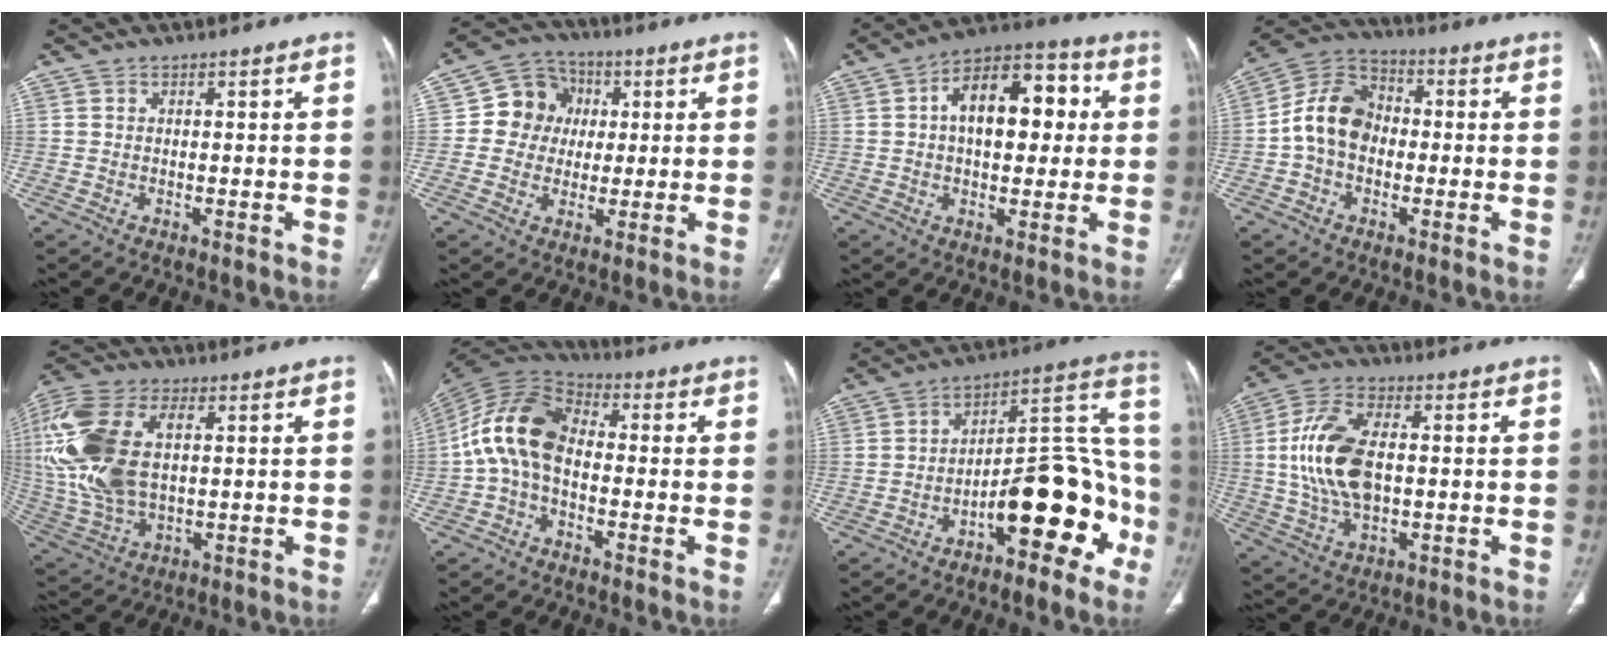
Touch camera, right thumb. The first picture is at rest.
{"total": 9.6, "force": [1.1, 8.8, 3.7], "torque": [-0.021, 0.011, 0.009]}
{"total": 15.9, "force": [2.6, 9.0, 12.8], "torque": [-0.164, 0.030, 0.033]}
{"total": 11.0, "force": [-1.0, 8.4, 7.1], "torque": [-0.115, 0.036, -0.033]}
{"total": 21.2, "force": [3.2, 11.9, 17.3], "torque": [-0.403, -0.002, 0.060]}
{"total": 12.6, "force": [-1.1, 8.1, 9.6], "torque": [-0.179, 0.031, -0.036]}
{"total": 17.8, "force": [-7.7, 7.5, 14.2], "torque": [-0.167, 0.097, -0.116]}
{"total": 14.3, "force": [0.6, 7.9, 12.0], "torque": [-0.240, 0.010, 0.011]}